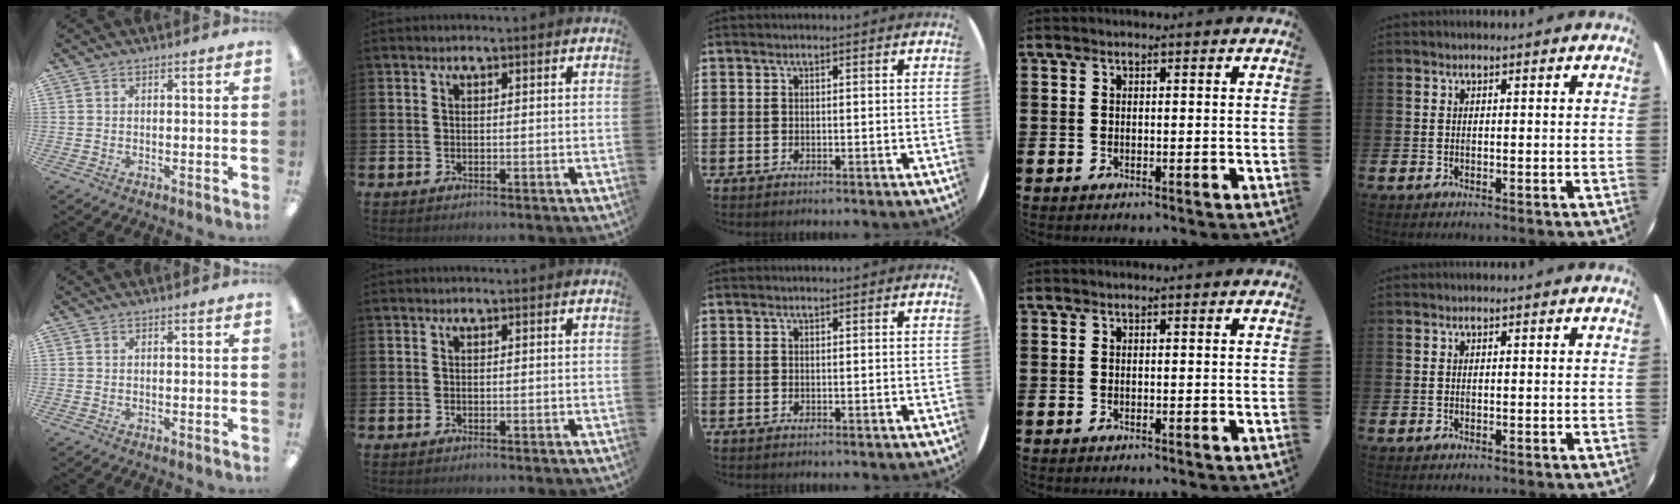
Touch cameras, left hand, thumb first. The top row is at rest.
{}